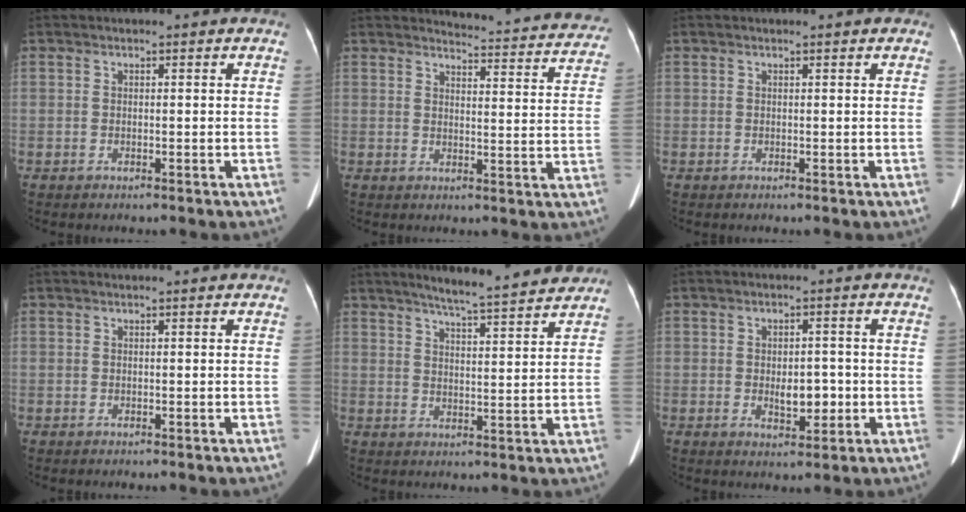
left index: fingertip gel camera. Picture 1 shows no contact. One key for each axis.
{"total": 17.0, "fx": 16.6, "fy": 1.6, "fz": 3.0, "tx": -0.023, "ty": -0.073, "tz": 0.167}
{"total": 1.1, "fx": 0.9, "fy": -0.1, "fz": 0.6, "tx": -0.011, "ty": 0.010, "tz": 0.013}
{"total": 0.0}
{"total": 11.6, "fx": 10.3, "fy": 0.4, "fz": 5.3, "tx": -0.082, "ty": 0.005, "tz": 0.136}
{"total": 4.3, "fx": -0.8, "fy": 2.1, "fz": 3.6, "tx": -0.056, "ty": -0.003, "tz": -0.007}